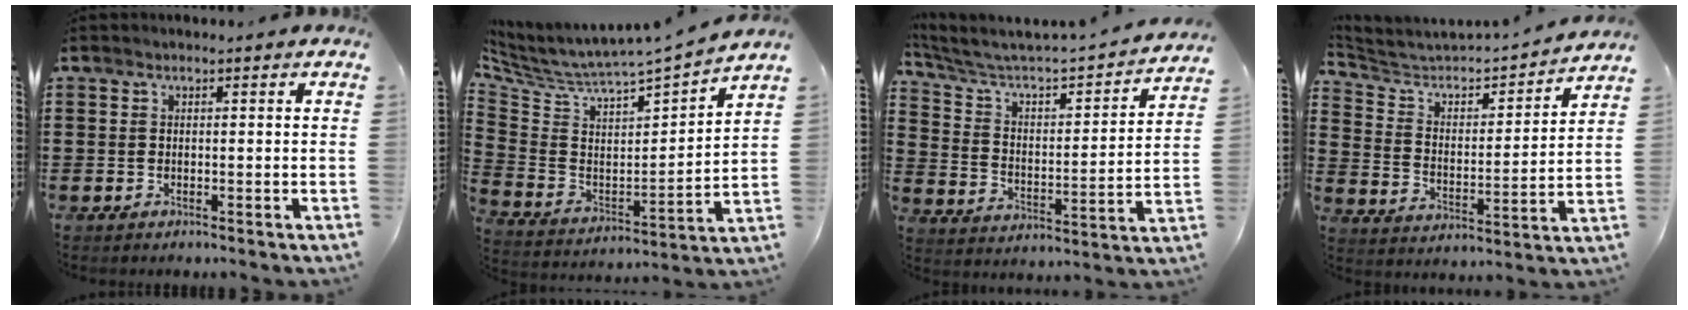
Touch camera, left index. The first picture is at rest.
{"total": 3.3, "force": [3.1, 0.9, 0.8], "torque": [-0.040, -0.047, 0.045]}
{"total": 3.6, "force": [3.1, 1.0, 1.7], "torque": [-0.056, -0.037, 0.038]}
{"total": 4.2, "force": [4.0, 1.1, 0.9], "torque": [-0.047, -0.036, 0.058]}